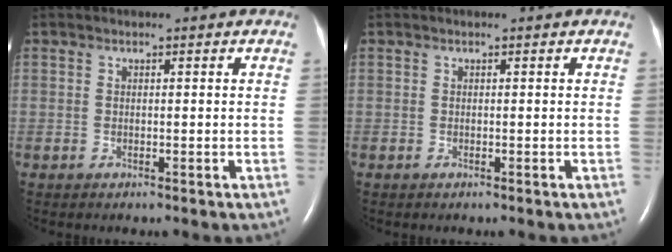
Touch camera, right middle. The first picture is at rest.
{"total": 0.0}